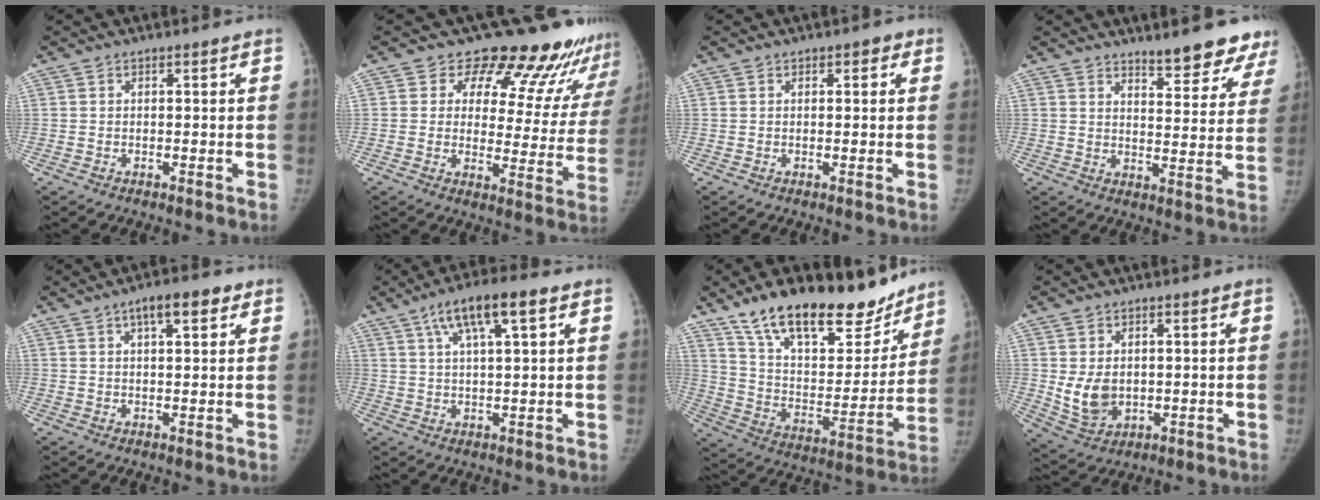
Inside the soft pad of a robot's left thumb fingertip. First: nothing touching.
{"total": 19.5, "force": [17.1, 7.6, 5.4], "torque": [-0.005, -0.121, 0.194]}
{"total": 1.6, "force": [0.7, 1.0, 0.9], "torque": [0.004, 0.001, 0.004]}
{"total": 11.4, "force": [9.4, 3.2, 5.6], "torque": [-0.026, -0.065, 0.117]}
{"total": 5.7, "force": [3.0, 2.3, 4.3], "torque": [-0.045, -0.004, 0.038]}
{"total": 10.5, "force": [5.1, 2.7, 8.8], "torque": [-0.148, 0.005, 0.085]}
{"total": 26.7, "force": [19.5, 11.3, 14.2], "torque": [-0.176, -0.075, 0.314]}
{"total": 7.3, "force": [0.3, 5.5, 4.7], "torque": [-0.067, -0.016, 0.025]}